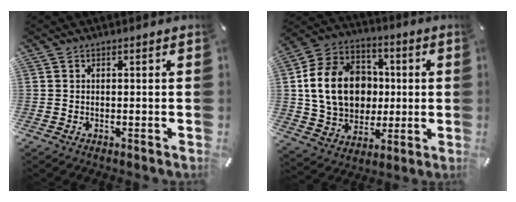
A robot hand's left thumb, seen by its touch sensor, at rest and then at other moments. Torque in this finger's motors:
{"motor_torque": [2.49, 2.52, 0.46, 0.10, 0.28]}